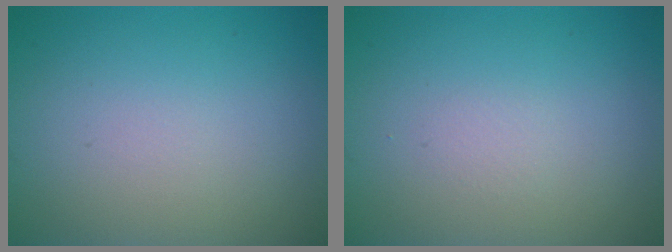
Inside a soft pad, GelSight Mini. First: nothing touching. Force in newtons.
{"total": 0.5, "press": 0.5, "slide": 0.1}